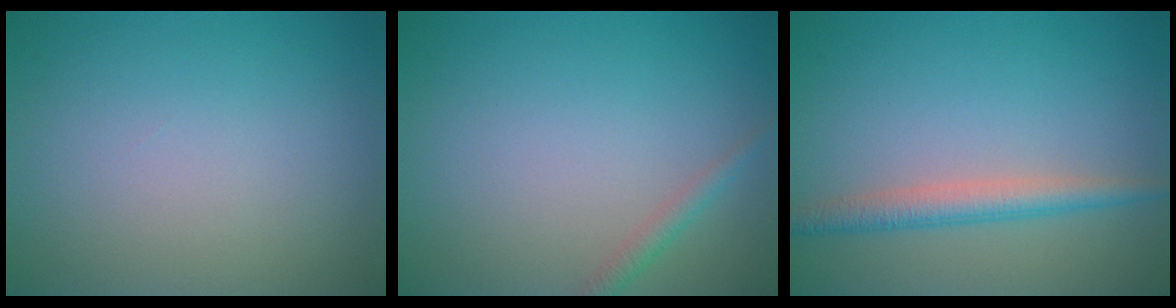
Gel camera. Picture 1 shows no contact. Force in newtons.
{"total": 1.2, "press": 1.2, "slide": 0.1}
{"total": 2.7, "press": 2.7, "slide": 0.1}